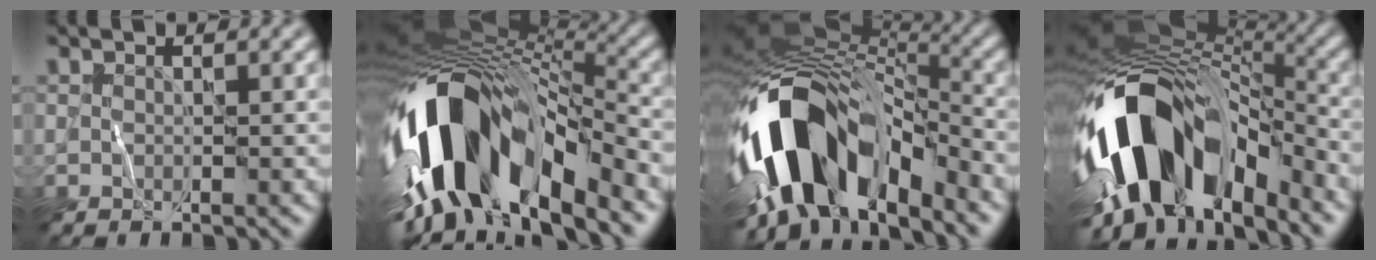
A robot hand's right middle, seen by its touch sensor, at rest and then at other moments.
{"total": 15.1, "force": [-5.1, 7.0, 12.4], "torque": [-0.222, 0.004, -0.089]}
{"total": 14.5, "force": [-6.4, 7.6, 10.5], "torque": [-0.196, 0.013, -0.118]}
{"total": 16.1, "force": [-6.3, 8.8, 11.9], "torque": [-0.213, -0.005, -0.104]}